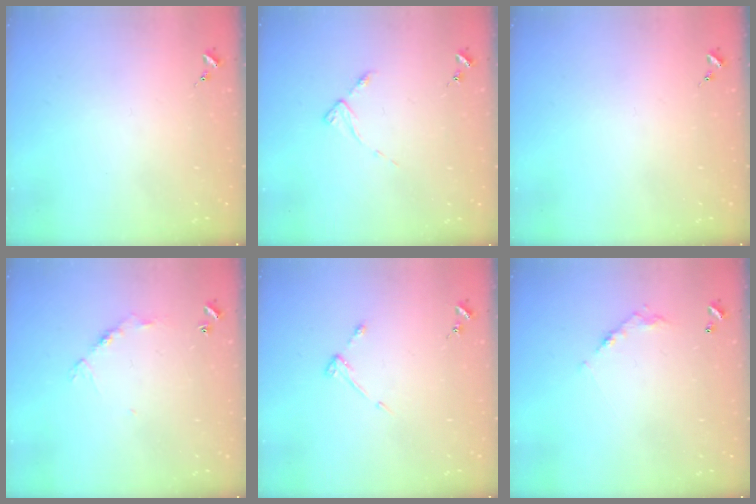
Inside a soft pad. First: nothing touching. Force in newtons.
{"total": 3.1, "press": 3.1, "slide": 0.4}
{"total": 0.0}
{"total": 6.1, "press": 6.1, "slide": 0.5}
{"total": 3.2, "press": 3.1, "slide": 0.5}
{"total": 6.0, "press": 6.0, "slide": 0.3}